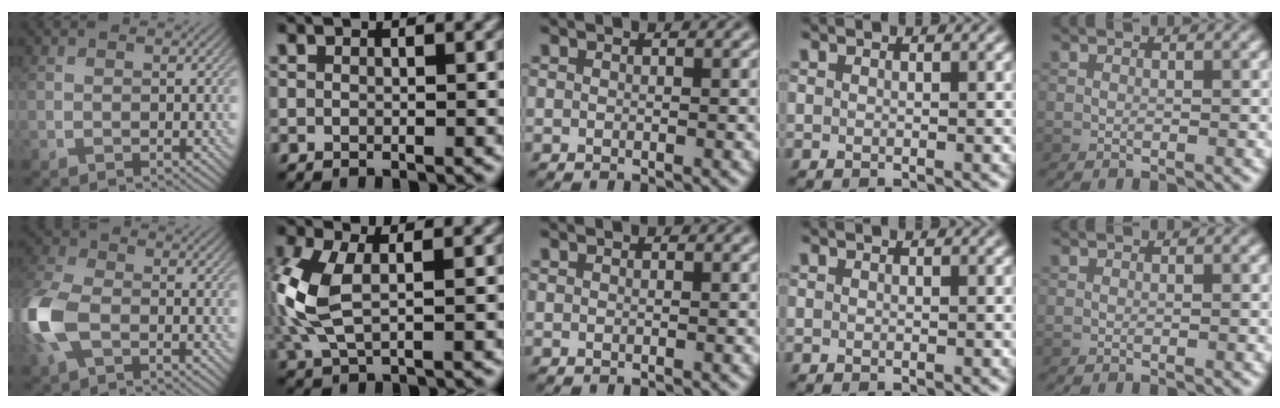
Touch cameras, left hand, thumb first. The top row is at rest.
{"thumb": {"total": 9.3, "force": [-2.5, 5.6, 7.0], "torque": [-0.208, -0.009, -0.062]}, "index": {"total": 5.8, "force": [0.3, 3.0, 5.0], "torque": [-0.138, 0.003, 0.006]}}